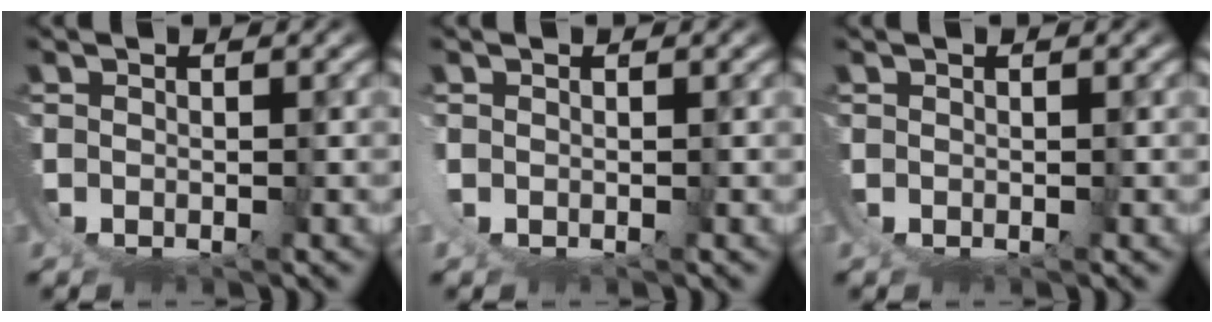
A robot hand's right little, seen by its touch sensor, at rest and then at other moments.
{"total": 0.6, "force": [0.4, -0.2, 0.5], "torque": [-0.019, -0.005, 0.011]}
{"total": 0.0}